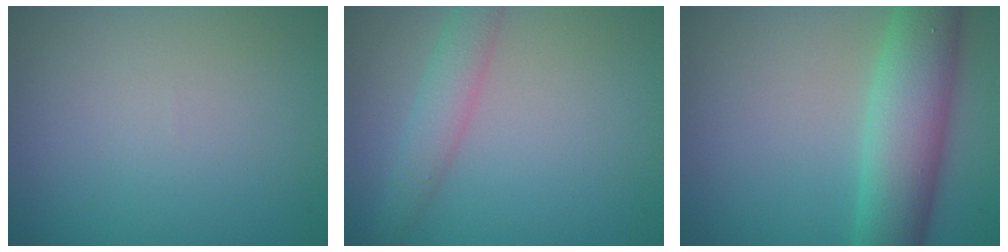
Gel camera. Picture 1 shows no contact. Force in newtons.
{"total": 2.7, "press": 2.7, "slide": 0.2}
{"total": 8.2, "press": 8.2, "slide": 0.3}